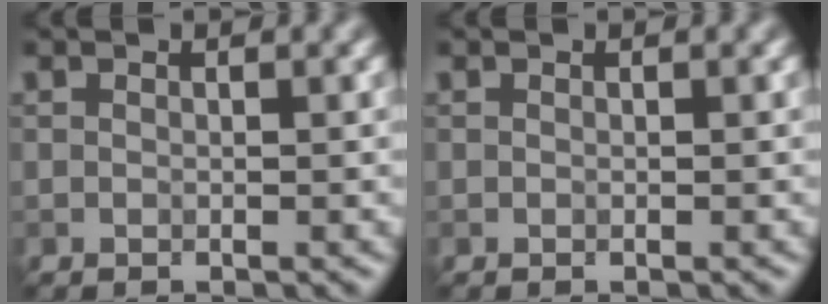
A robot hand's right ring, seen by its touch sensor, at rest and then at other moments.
{"total": 0.0}